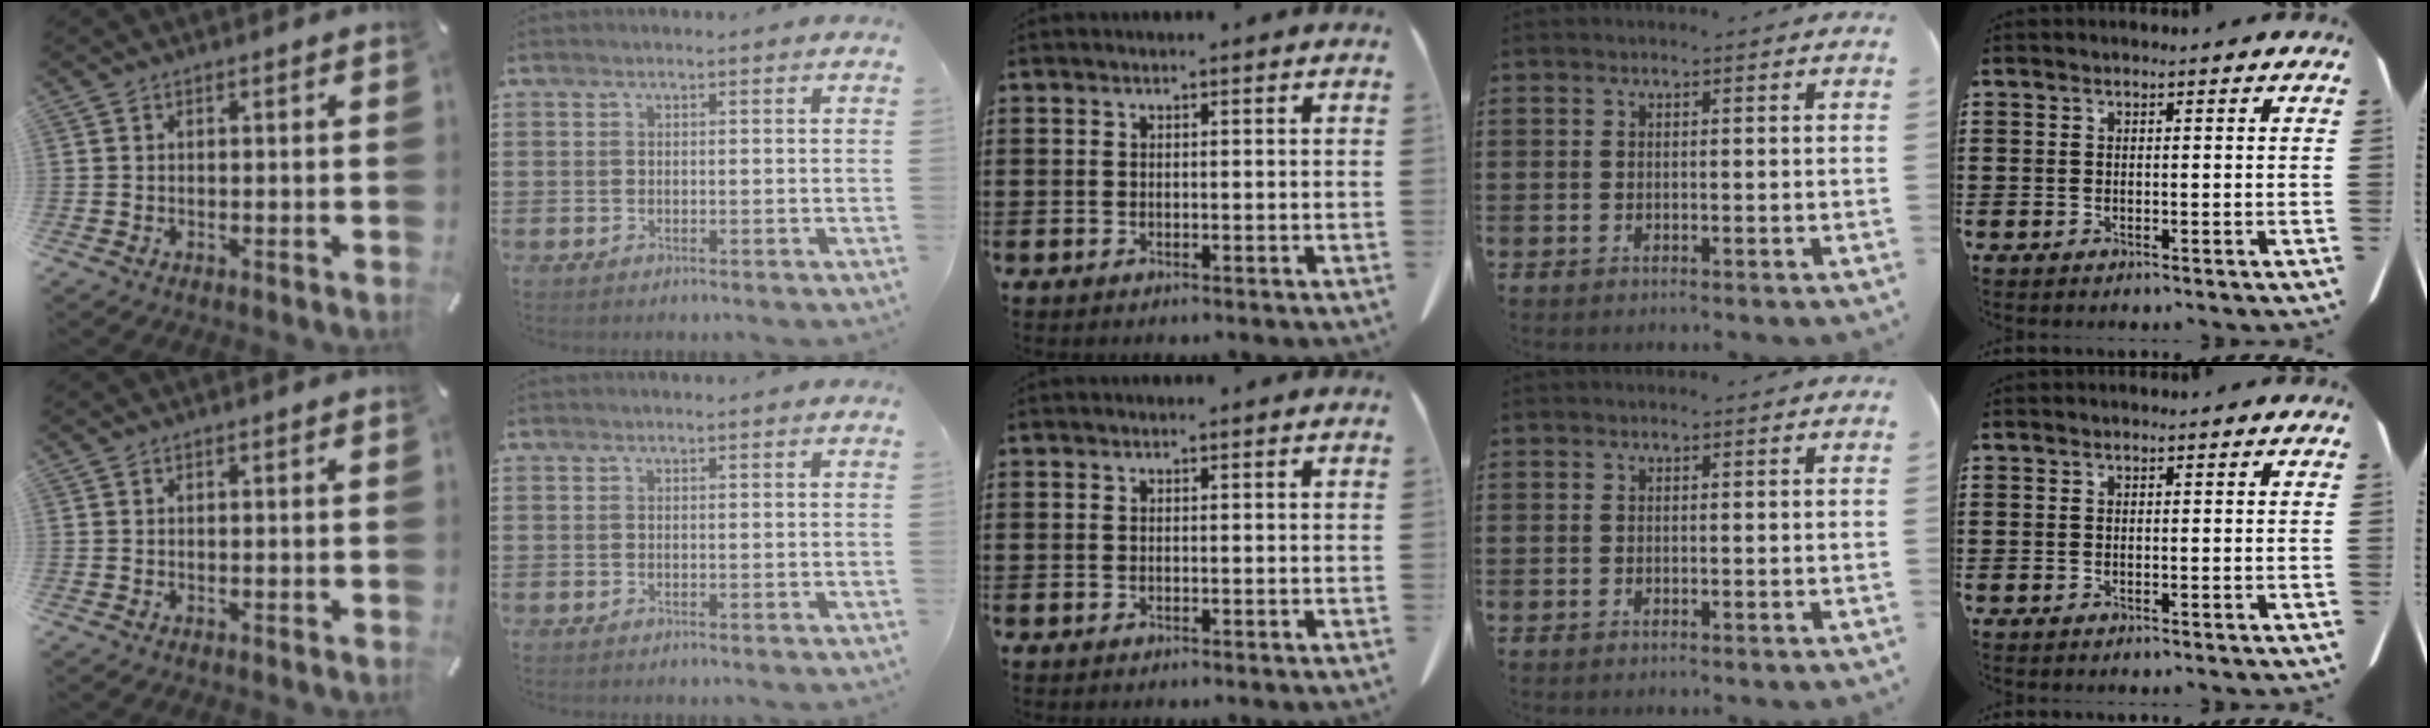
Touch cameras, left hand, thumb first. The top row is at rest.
{}